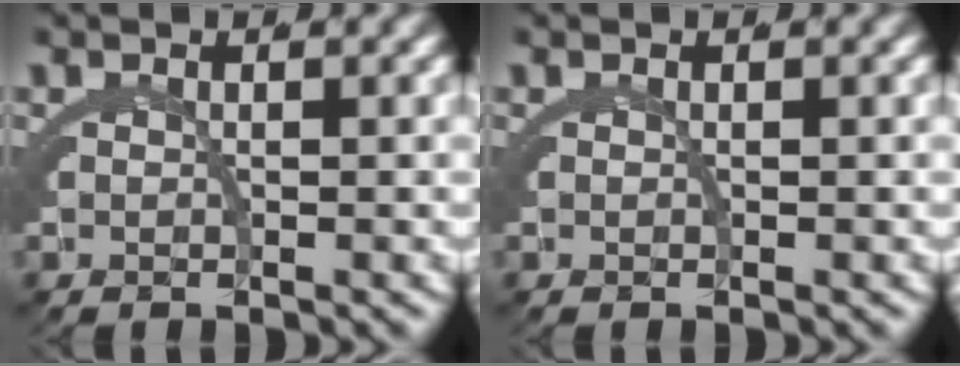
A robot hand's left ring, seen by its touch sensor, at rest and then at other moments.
{"total": 0.0}